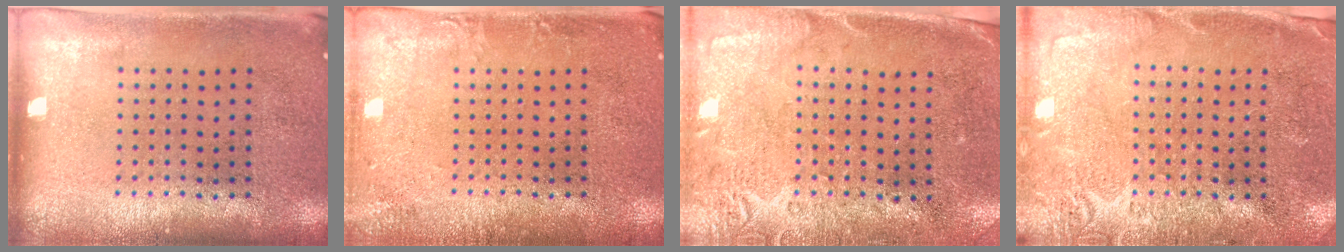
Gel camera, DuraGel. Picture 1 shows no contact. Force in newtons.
{"total": 1.9, "press": 1.9, "slide": 0.2}
{"total": 2.8, "press": 2.3, "slide": 1.5}
{"total": 2.7, "press": 2.7, "slide": 0.4}